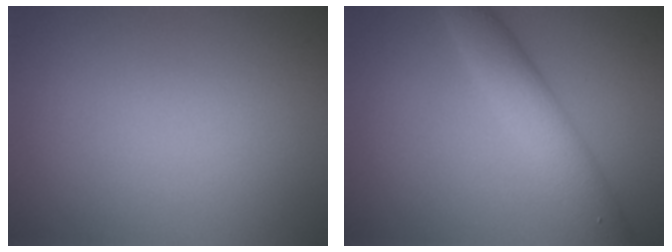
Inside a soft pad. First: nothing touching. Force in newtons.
{"total": 4.3, "press": 4.3, "slide": 0.1}